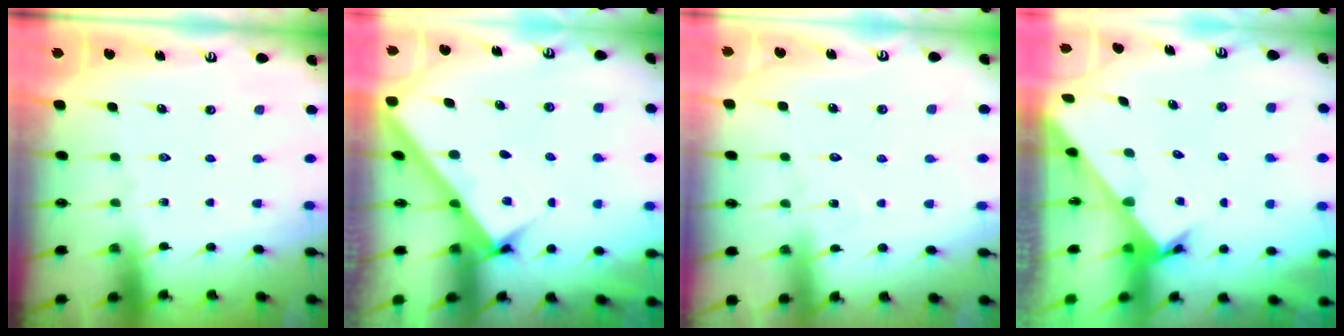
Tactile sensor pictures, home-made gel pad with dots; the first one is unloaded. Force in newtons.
{"total": 3.9, "press": 3.8, "slide": 0.5}
{"total": 7.2, "press": 7.2, "slide": 0.6}
{"total": 2.4, "press": 2.4, "slide": 0.2}